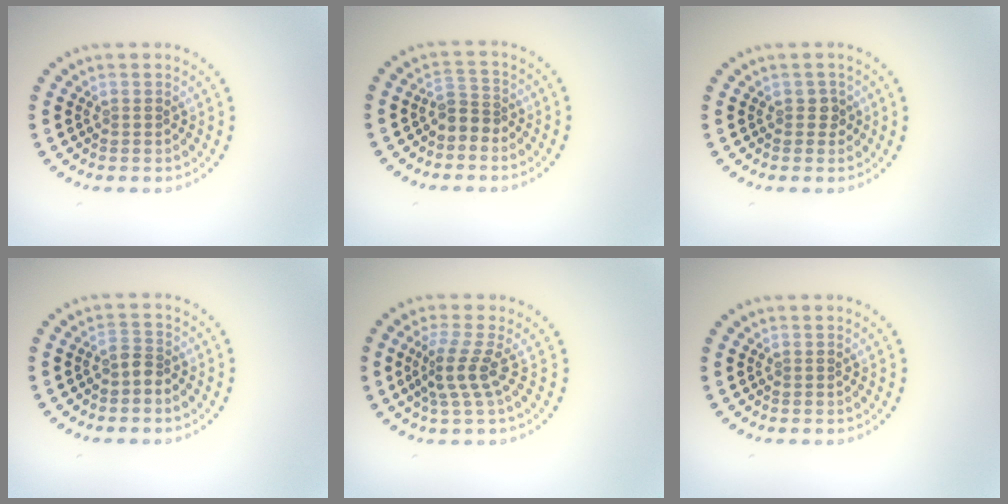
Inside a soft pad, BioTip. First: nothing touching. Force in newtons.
{"total": 2.1, "press": 1.7, "slide": 1.2}
{"total": 1.0, "press": 0.9, "slide": 0.5}
{"total": 1.6, "press": 1.2, "slide": 1.1}
{"total": 2.9, "press": 2.0, "slide": 2.1}
{"total": 0.0}